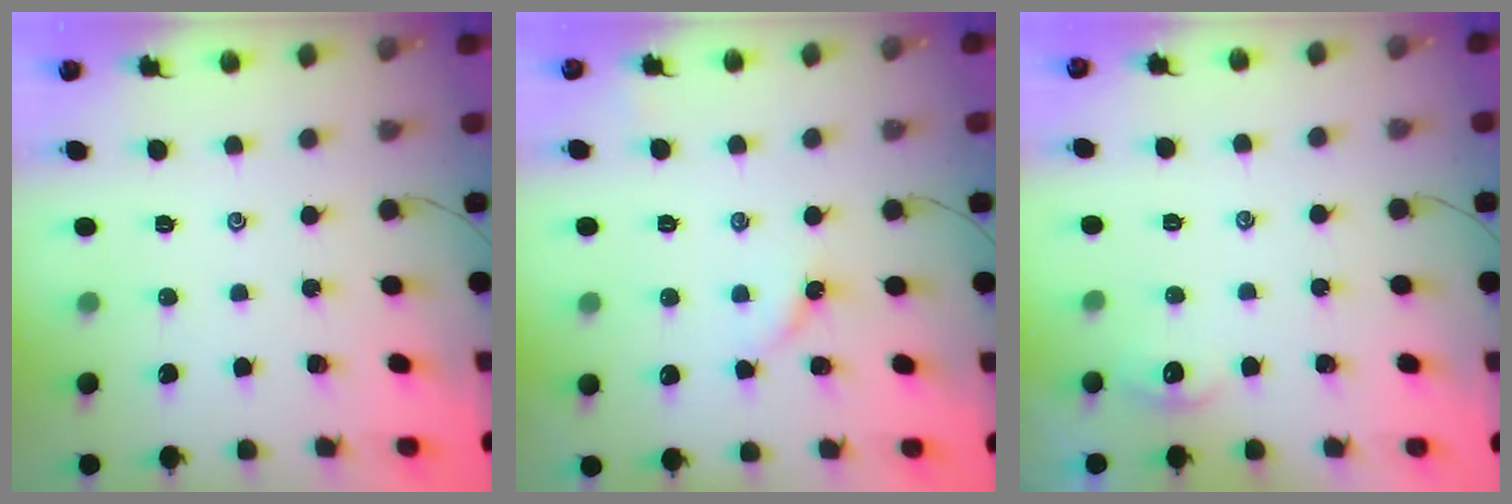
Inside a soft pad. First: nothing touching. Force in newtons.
{"total": 2.7, "press": 2.7, "slide": 0.4}
{"total": 2.7, "press": 2.7, "slide": 0.3}